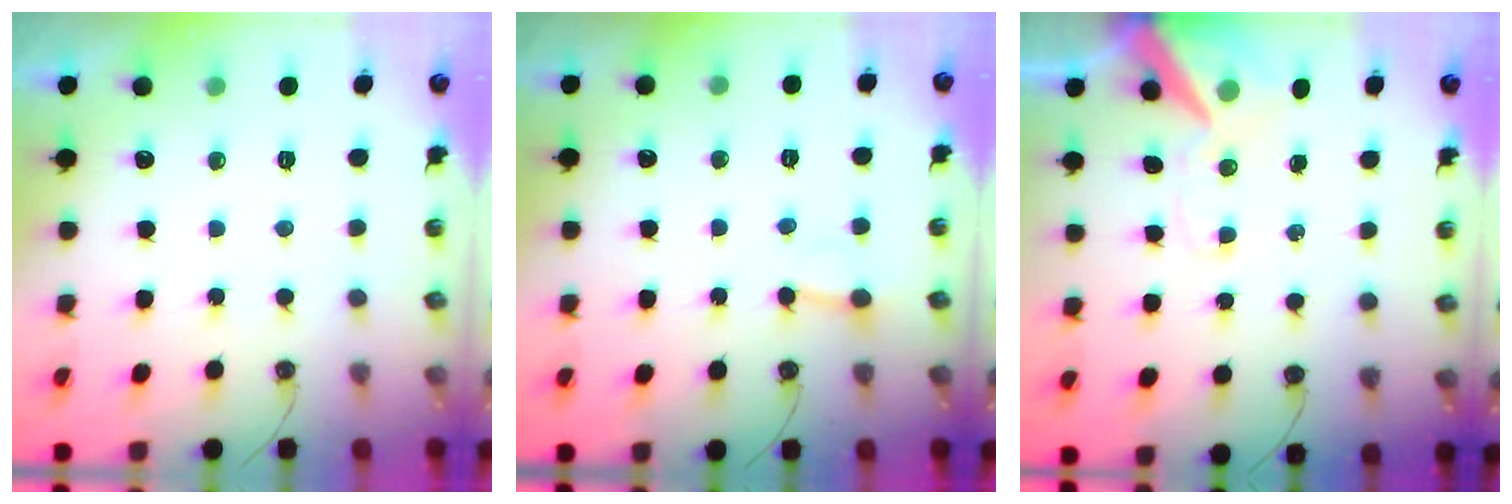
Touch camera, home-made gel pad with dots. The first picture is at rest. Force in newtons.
{"total": 2.7, "press": 2.7, "slide": 0.4}
{"total": 11.8, "press": 11.7, "slide": 1.8}